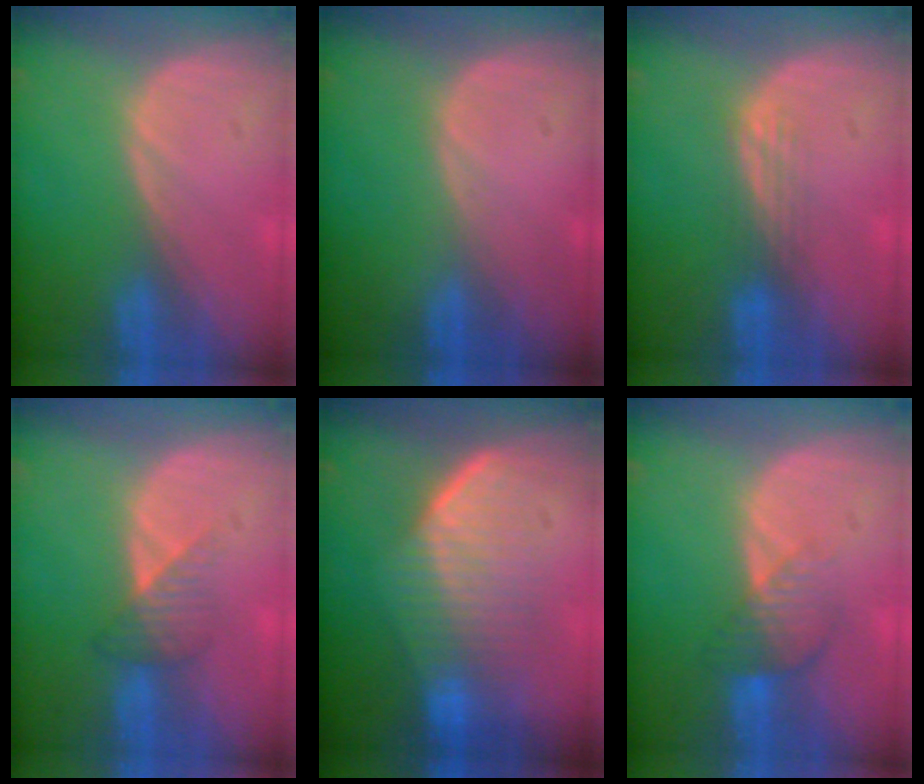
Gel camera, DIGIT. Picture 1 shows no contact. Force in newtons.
{"total": 0.0}
{"total": 2.9, "press": 2.5, "slide": 1.5}
{"total": 3.4, "press": 3.2, "slide": 1.1}
{"total": 7.3, "press": 7.3, "slide": 0.4}
{"total": 4.5, "press": 3.9, "slide": 2.3}